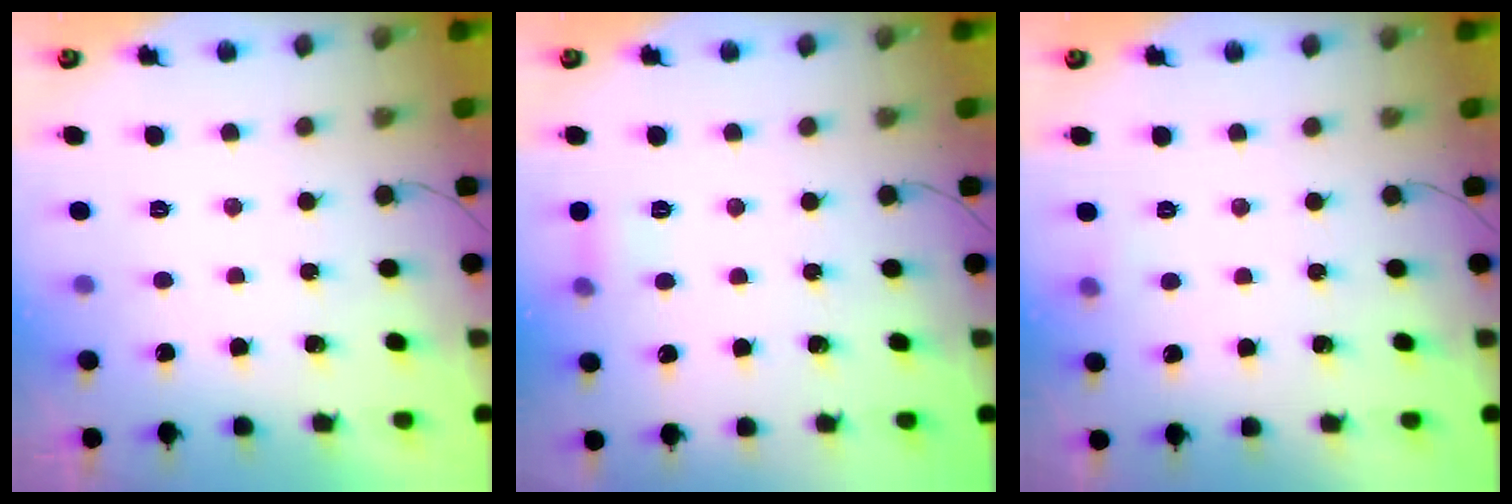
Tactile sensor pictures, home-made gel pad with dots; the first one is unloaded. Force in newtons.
{"total": 5.4, "press": 5.2, "slide": 1.5}
{"total": 3.1, "press": 2.5, "slide": 1.9}